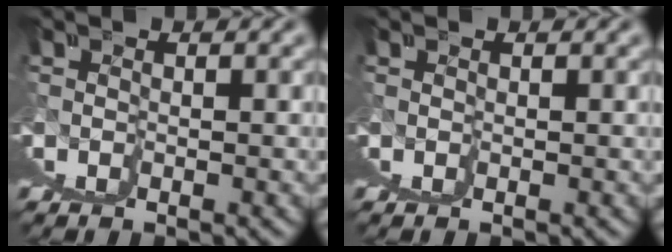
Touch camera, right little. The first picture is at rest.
{"total": 0.0}